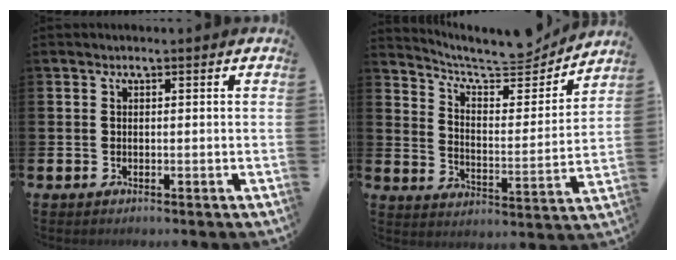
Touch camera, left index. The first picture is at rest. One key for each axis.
{"total": 8.3, "fx": 7.7, "fy": 1.9, "fz": 2.5, "tx": -0.064, "ty": -0.062, "tz": 0.131}